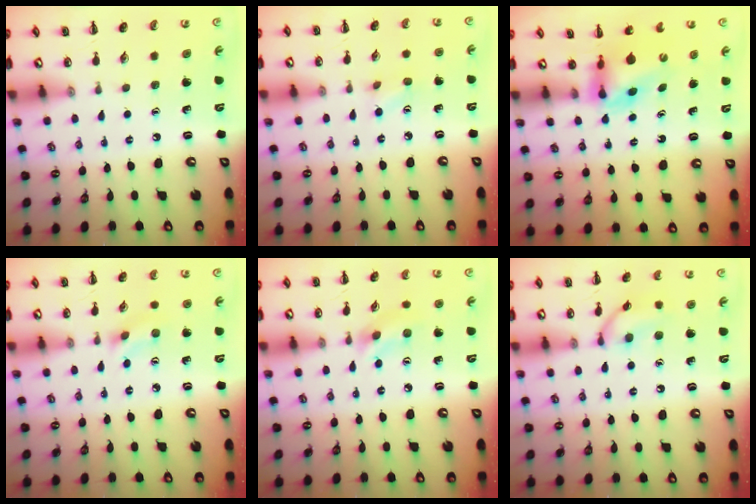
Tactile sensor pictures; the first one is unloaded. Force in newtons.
{"total": 3.2, "press": 3.0, "slide": 1.0}
{"total": 4.1, "press": 3.9, "slide": 1.2}
{"total": 2.0, "press": 1.9, "slide": 0.8}
{"total": 2.8, "press": 2.7, "slide": 0.9}
{"total": 9.9, "press": 9.9, "slide": 0.4}